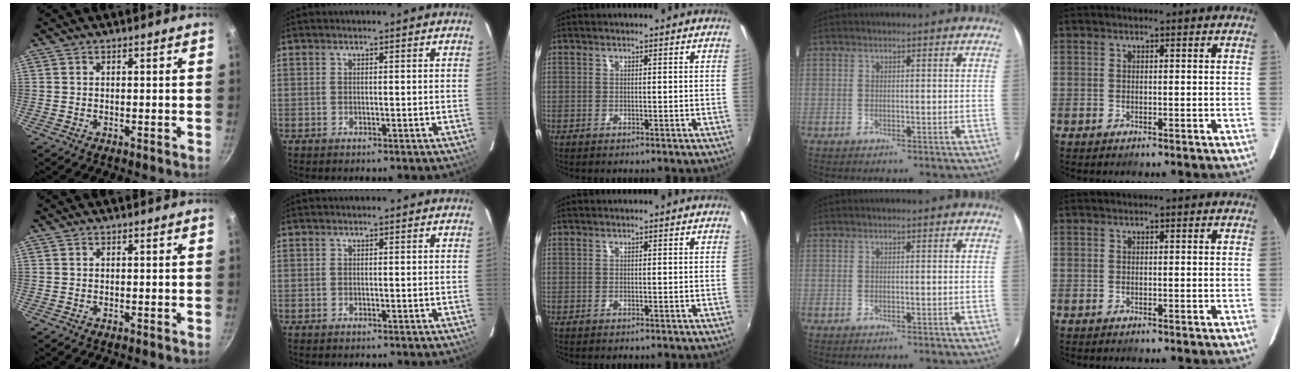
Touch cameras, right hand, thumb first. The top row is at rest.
{}